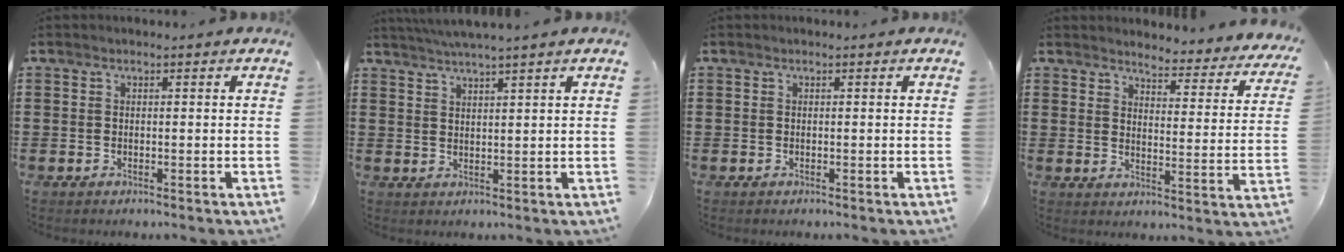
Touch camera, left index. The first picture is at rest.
{"total": 2.6, "force": [2.3, -1.0, 0.6], "torque": [-0.016, -0.006, 0.042]}
{"total": 0.0}
{"total": 3.6, "force": [3.5, -0.3, 0.3], "torque": [-0.018, -0.034, 0.054]}